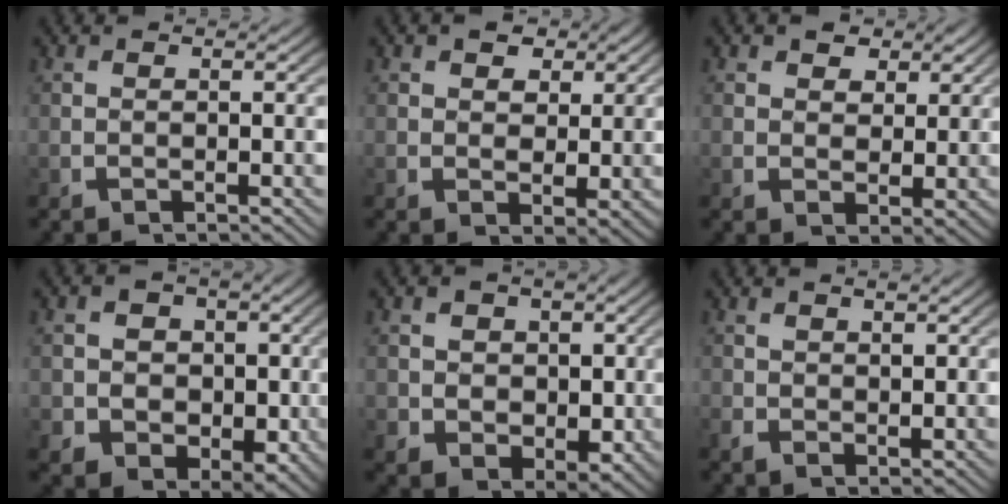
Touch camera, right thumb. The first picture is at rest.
{"total": 4.5, "force": [1.6, 3.4, 2.6], "torque": [-0.041, -0.023, 0.035]}
{"total": 4.1, "force": [1.8, 3.0, 2.0], "torque": [-0.032, -0.021, 0.039]}
{"total": 11.8, "force": [-0.6, 9.8, 6.5], "torque": [-0.127, -0.053, 0.001]}
{"total": 7.3, "force": [0.4, 6.1, 4.0], "torque": [-0.086, -0.048, 0.023]}
{"total": 1.1, "force": [0.4, 0.8, 0.5], "torque": [-0.015, -0.008, 0.015]}